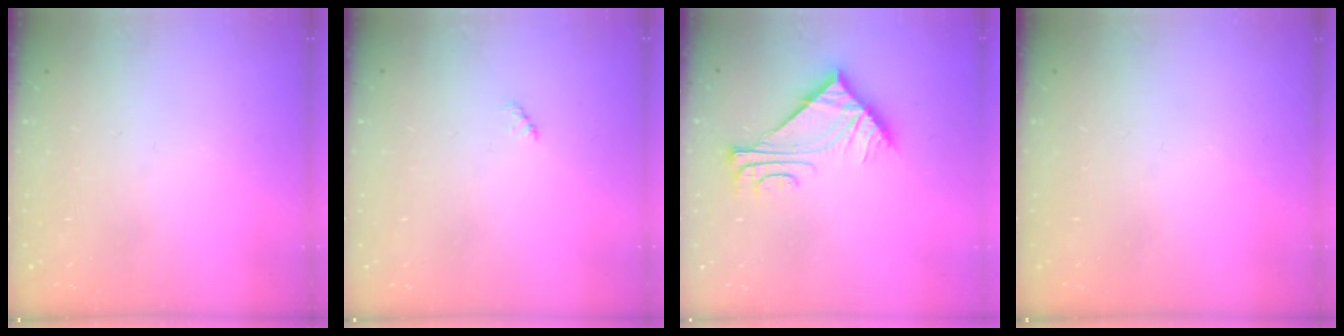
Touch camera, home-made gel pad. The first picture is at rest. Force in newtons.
{"total": 2.3, "press": 2.2, "slide": 0.5}
{"total": 7.7, "press": 7.7, "slide": 0.1}
{"total": 0.0}